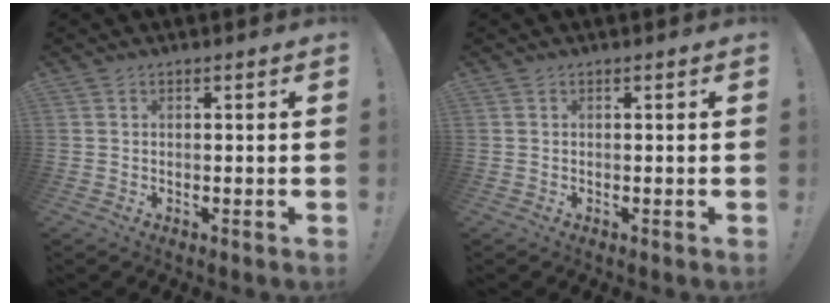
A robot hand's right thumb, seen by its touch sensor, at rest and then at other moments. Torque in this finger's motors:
{"motor_torque": [0.00, 0.00, -0.03, 0.03, 0.00]}